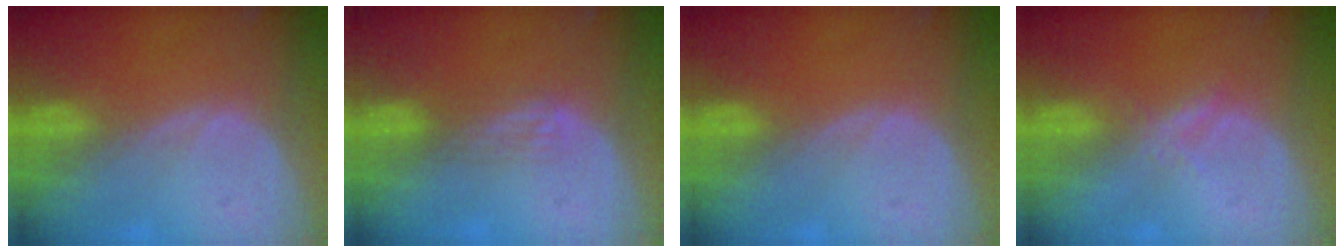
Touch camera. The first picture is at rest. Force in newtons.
{"total": 2.2, "press": 1.8, "slide": 1.2}
{"total": 0.0}
{"total": 1.7, "press": 1.7, "slide": 0.1}